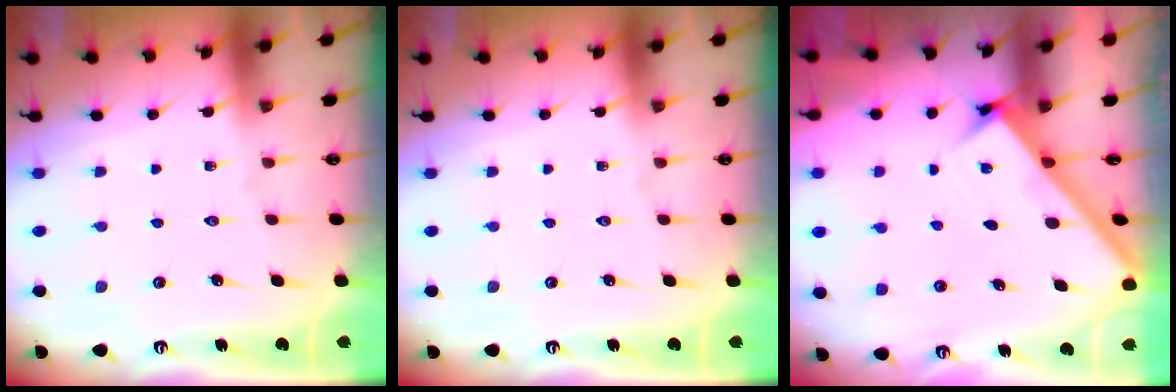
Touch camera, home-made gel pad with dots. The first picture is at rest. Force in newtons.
{"total": 0.0}
{"total": 2.7, "press": 2.7, "slide": 0.3}